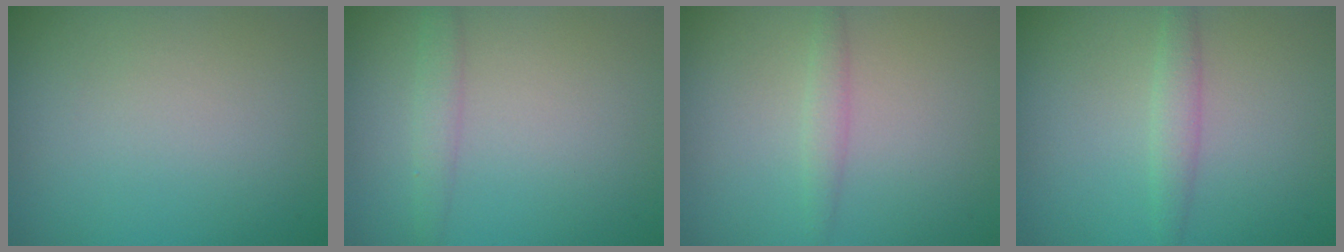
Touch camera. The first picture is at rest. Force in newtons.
{"total": 1.6, "press": 1.6, "slide": 0.0}
{"total": 1.4, "press": 1.4, "slide": 0.0}
{"total": 1.8, "press": 1.8, "slide": 0.1}